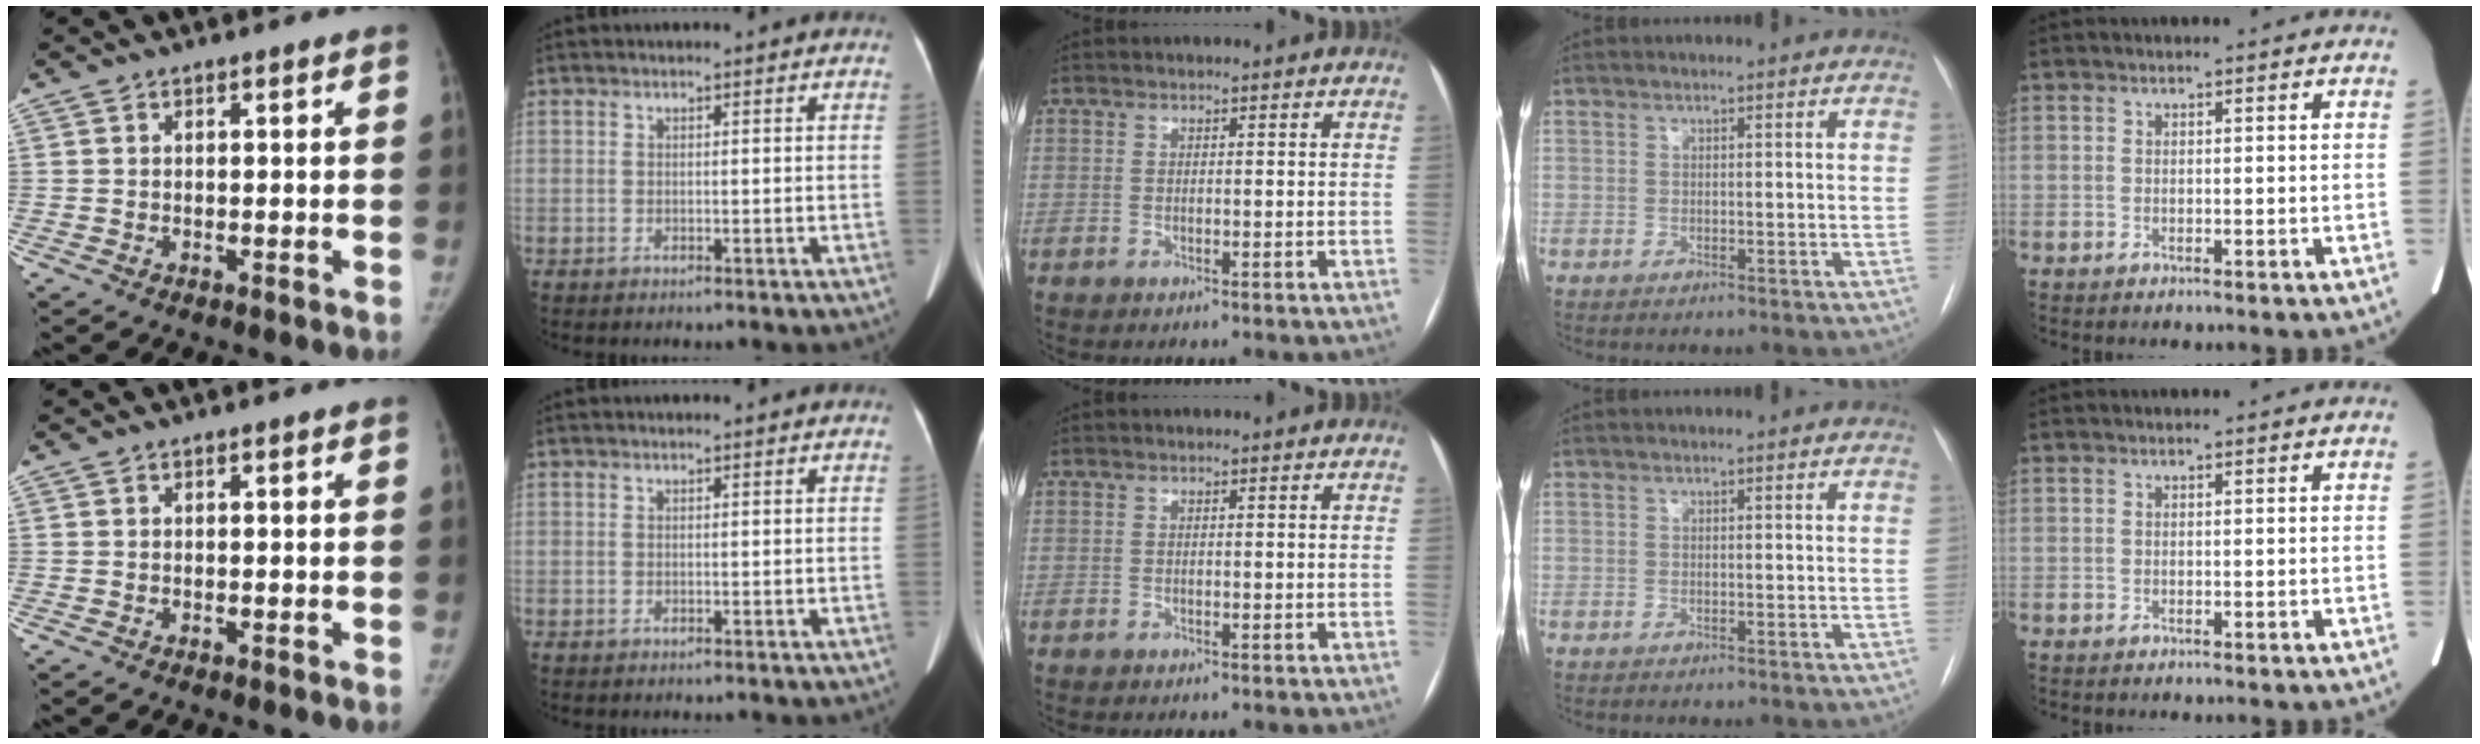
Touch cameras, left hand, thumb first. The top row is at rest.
{}